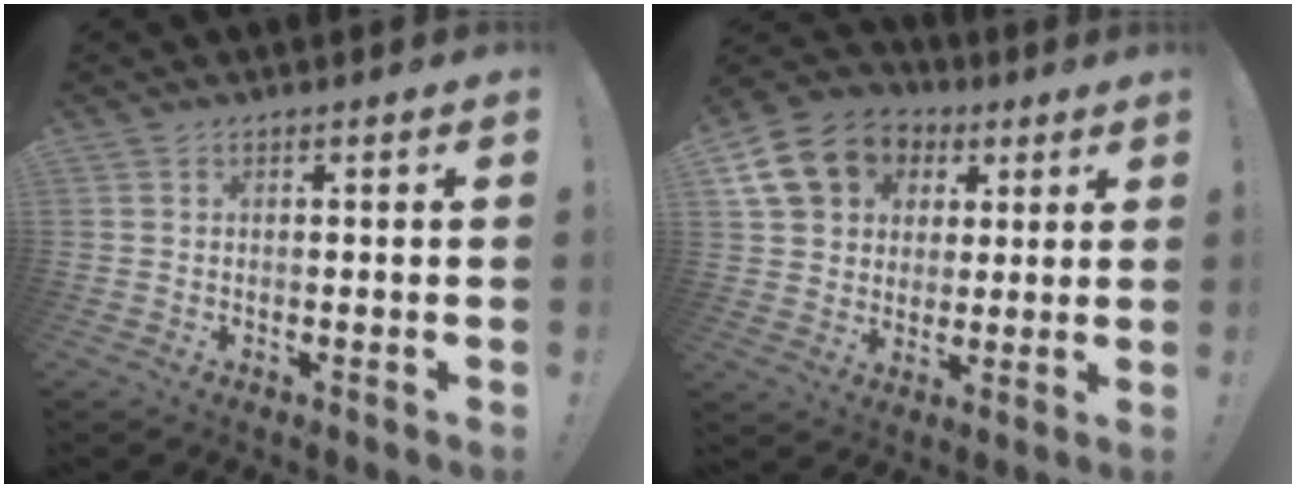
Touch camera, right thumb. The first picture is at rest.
{"total": 15.0, "force": [5.6, 12.4, 6.4], "torque": [-0.086, -0.018, 0.119]}